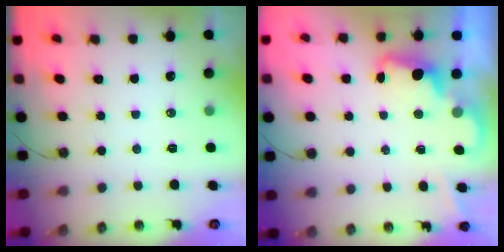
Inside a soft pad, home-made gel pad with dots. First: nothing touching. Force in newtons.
{"total": 2.3, "press": 2.2, "slide": 0.5}